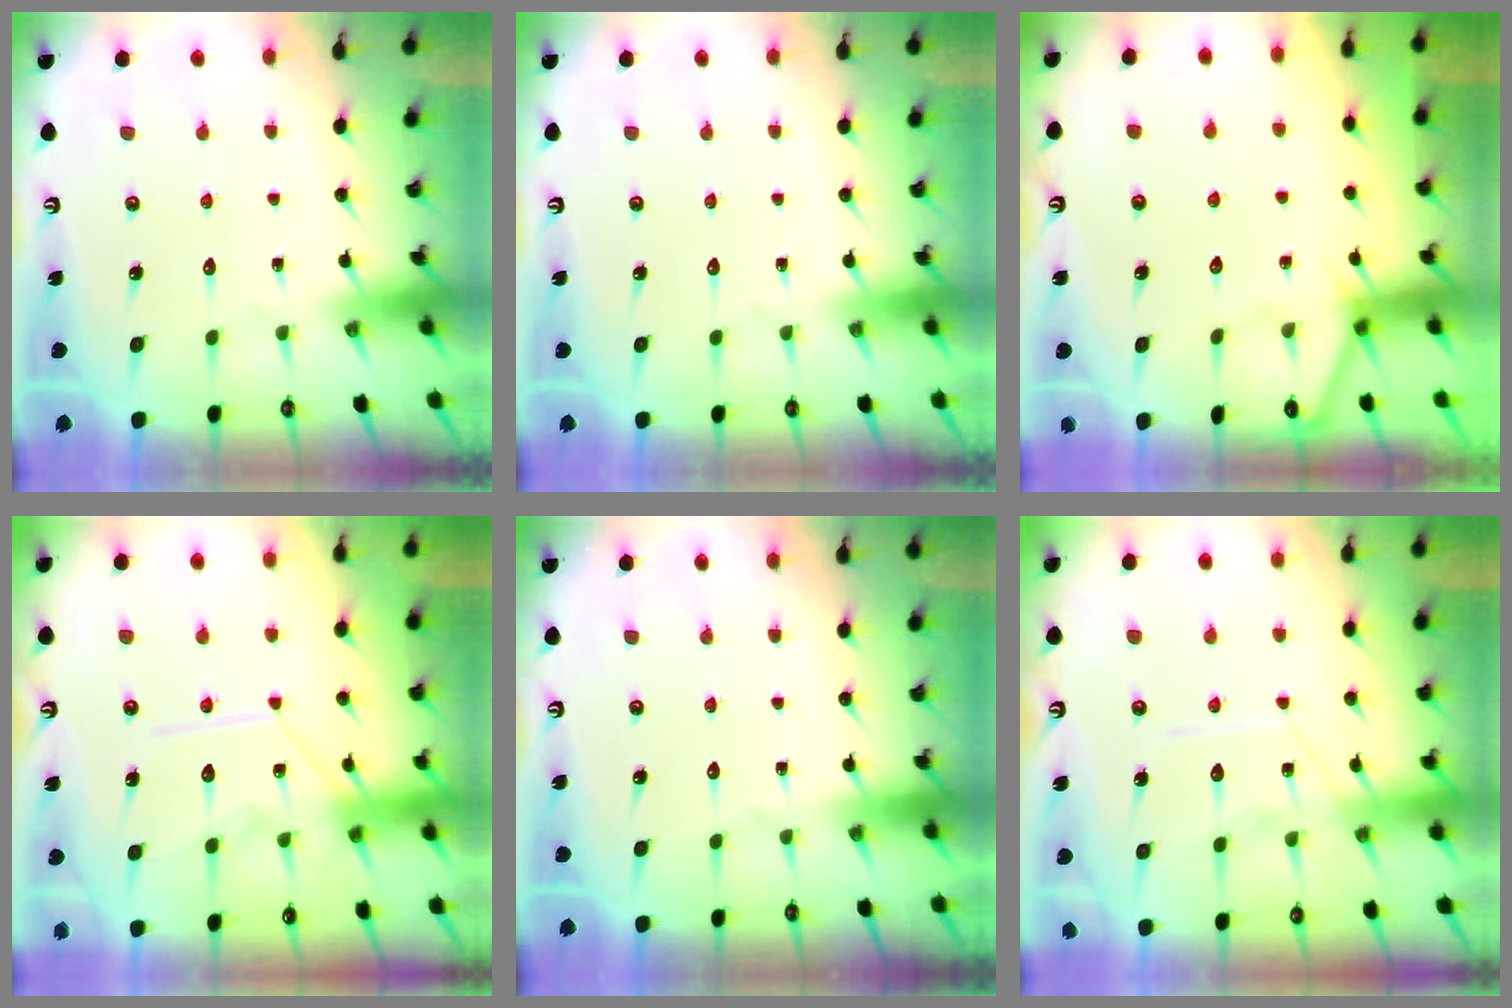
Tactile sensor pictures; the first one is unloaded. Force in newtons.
{"total": 0.0}
{"total": 2.4, "press": 2.3, "slide": 0.4}
{"total": 11.8, "press": 11.8, "slide": 0.6}
{"total": 0.0}
{"total": 10.5, "press": 10.5, "slide": 1.0}